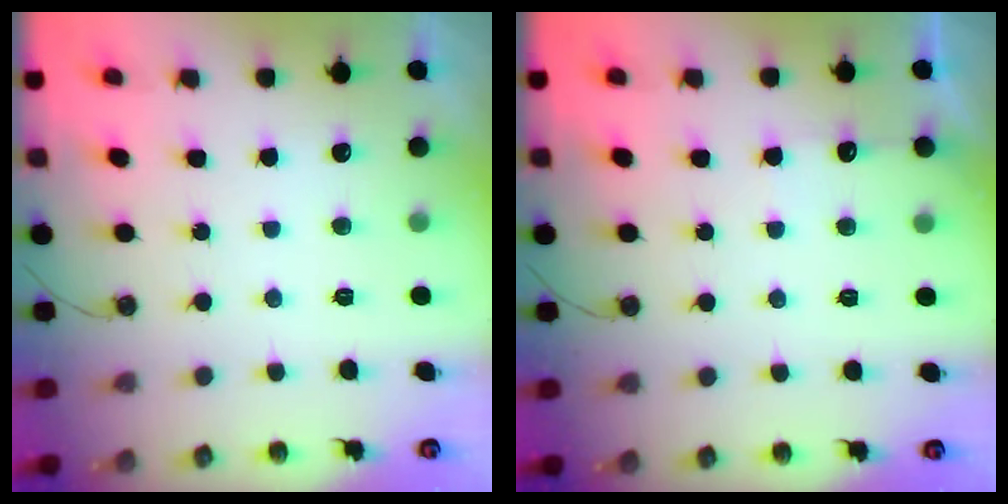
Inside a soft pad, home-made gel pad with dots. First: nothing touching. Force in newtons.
{"total": 5.7, "press": 5.6, "slide": 0.6}